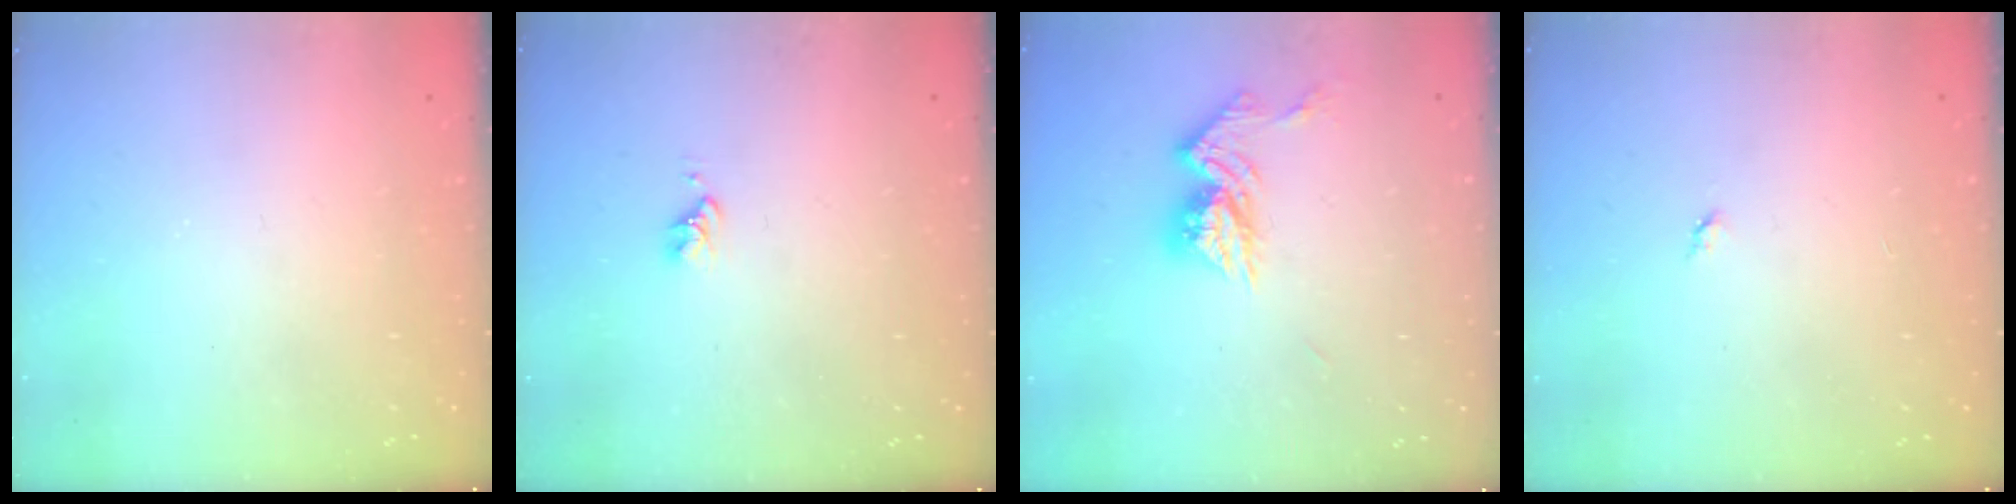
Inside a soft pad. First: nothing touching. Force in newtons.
{"total": 2.8, "press": 2.8, "slide": 0.3}
{"total": 11.5, "press": 11.4, "slide": 1.0}
{"total": 2.8, "press": 2.8, "slide": 0.4}